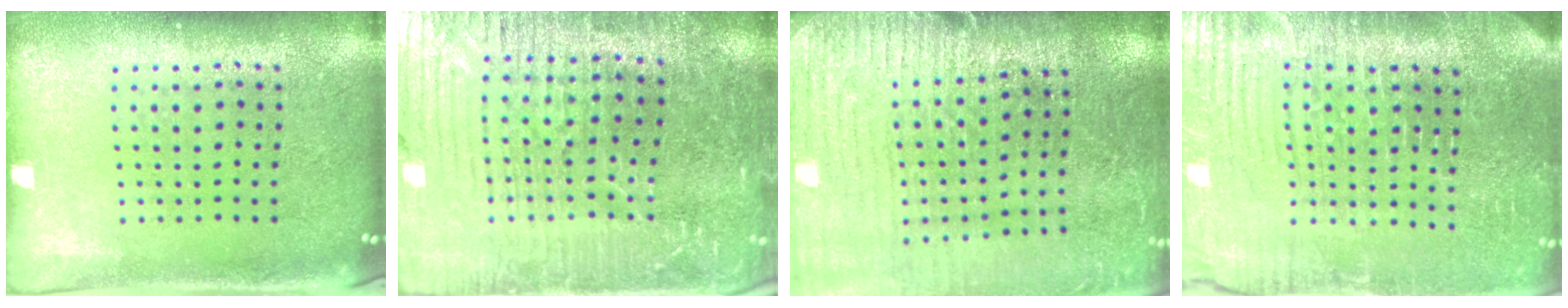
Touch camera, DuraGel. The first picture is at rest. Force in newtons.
{"total": 4.9, "press": 4.6, "slide": 1.7}
{"total": 3.0, "press": 3.0, "slide": 0.4}
{"total": 4.5, "press": 4.3, "slide": 1.2}